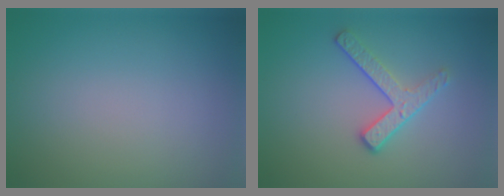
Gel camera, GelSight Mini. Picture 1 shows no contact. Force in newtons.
{"total": 2.8, "press": 2.4, "slide": 1.4}